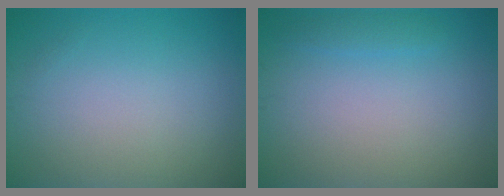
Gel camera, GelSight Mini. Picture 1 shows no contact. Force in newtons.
{"total": 1.0, "press": 1.0, "slide": 0.1}